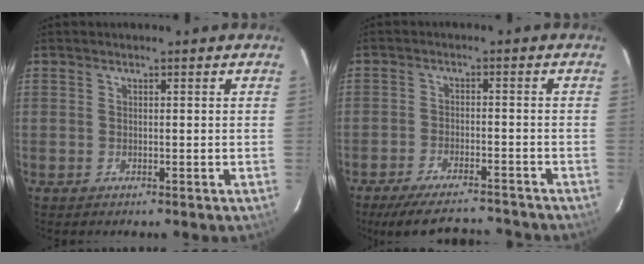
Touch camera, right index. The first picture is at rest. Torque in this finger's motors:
{"motor_torque": [1.56, -0.58, 0.24, 0.06]}